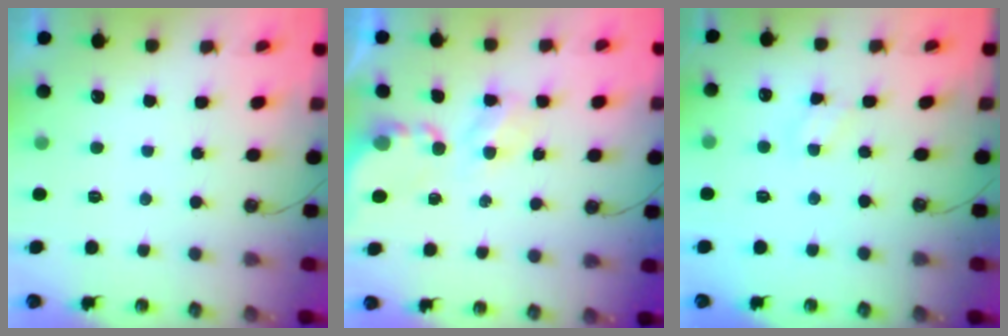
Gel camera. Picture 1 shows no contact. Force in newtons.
{"total": 3.9, "press": 3.9, "slide": 0.1}
{"total": 2.4, "press": 2.4, "slide": 0.4}